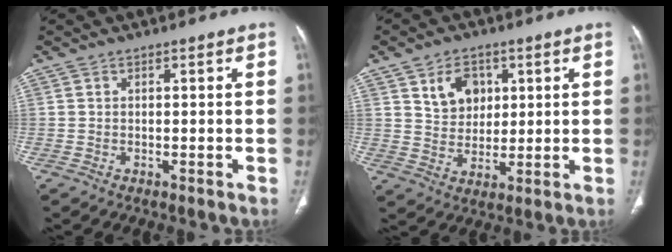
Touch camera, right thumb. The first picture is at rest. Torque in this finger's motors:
{"motor_torque": [-0.63, 0.79, -0.16, 0.19, 0.04]}